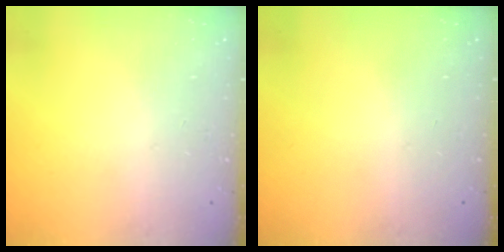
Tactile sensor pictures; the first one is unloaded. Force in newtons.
{"total": 0.0}